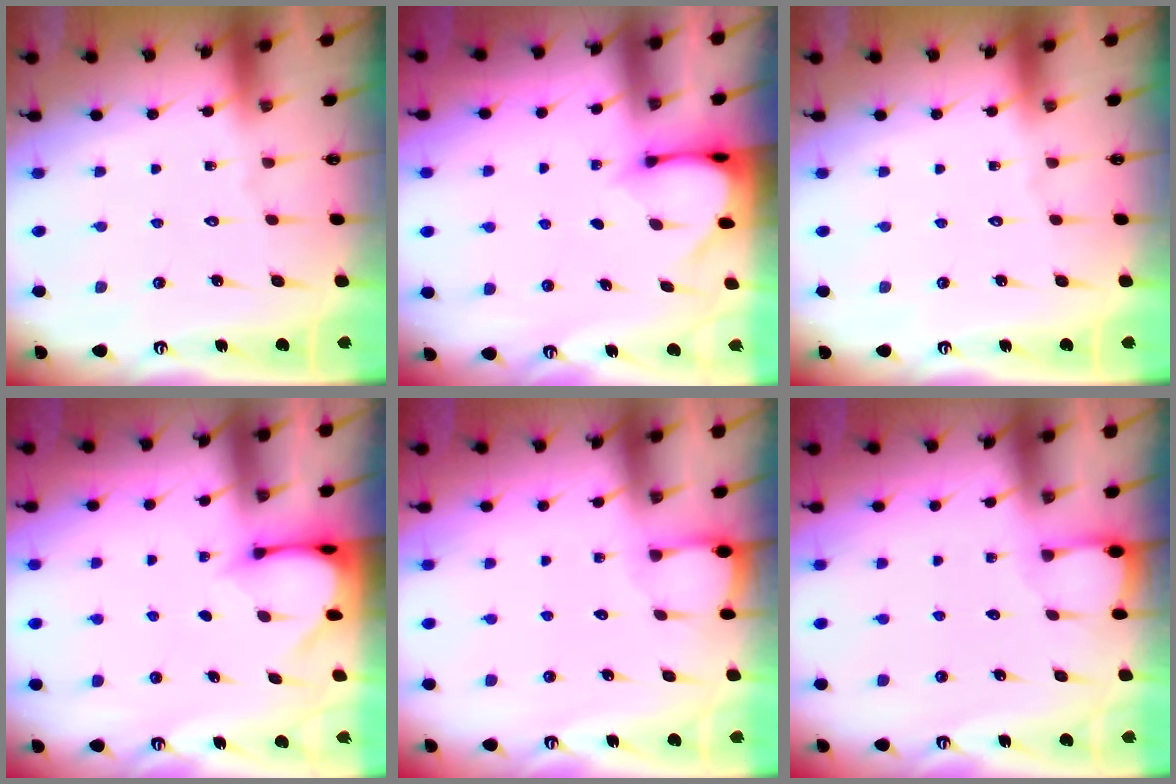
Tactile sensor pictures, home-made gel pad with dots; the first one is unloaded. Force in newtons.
{"total": 3.2, "press": 3.2, "slide": 0.3}
{"total": 0.0}
{"total": 3.3, "press": 3.3, "slide": 0.3}
{"total": 2.0, "press": 2.0, "slide": 0.2}
{"total": 2.0, "press": 2.0, "slide": 0.2}